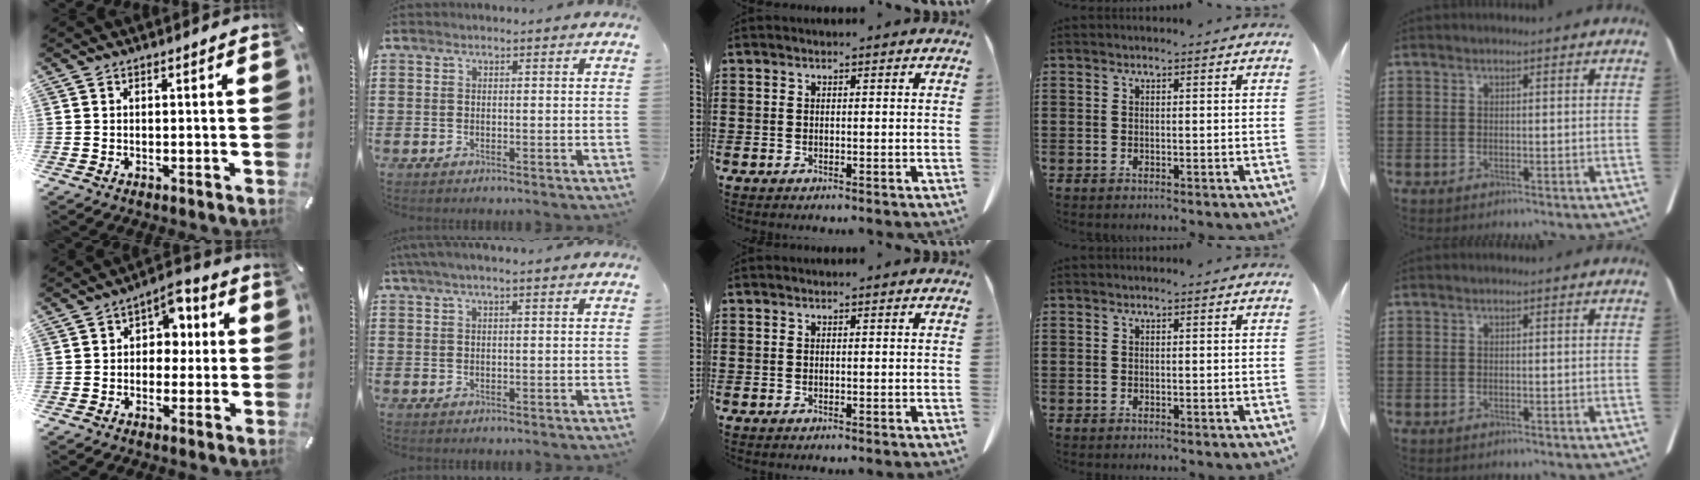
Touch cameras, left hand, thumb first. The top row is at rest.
{"thumb": {"total": 6.5, "force": [0.7, 5.2, 3.8], "torque": [-0.048, 0.000, 0.006]}, "index": {"total": 2.1, "force": [1.2, 0.2, 1.7], "torque": [-0.034, 0.001, 0.021]}}